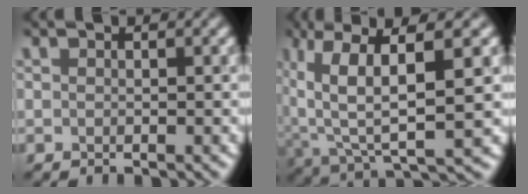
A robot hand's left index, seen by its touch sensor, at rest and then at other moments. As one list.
[{"total": 6.8, "force": [1.7, 1.6, 6.4], "torque": [-0.157, -0.014, 0.077]}]